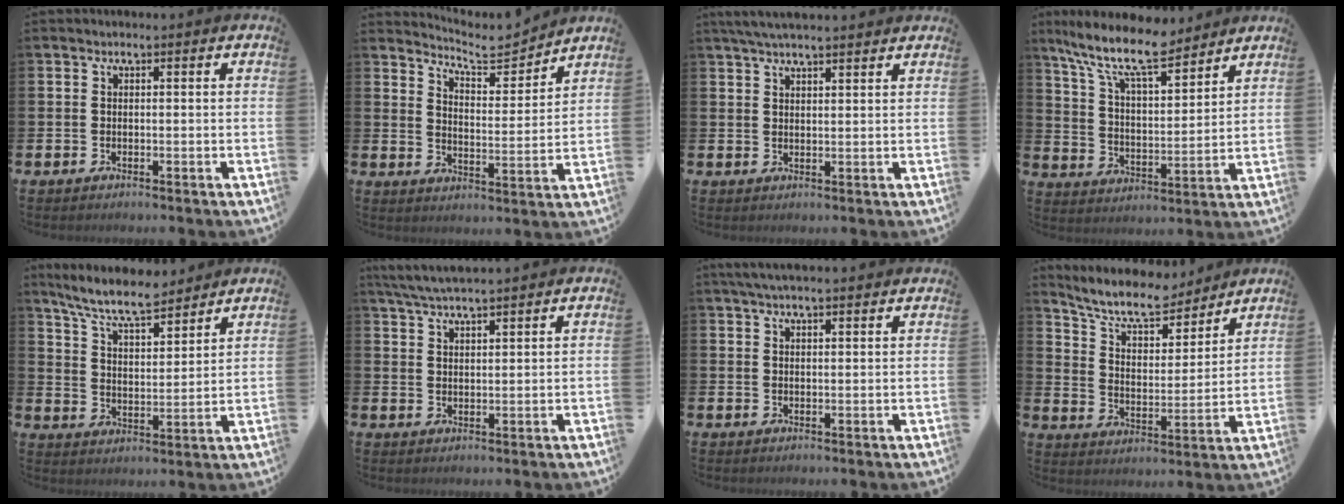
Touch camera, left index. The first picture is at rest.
{"total": 6.2, "force": [6.0, 1.1, 1.0], "torque": [-0.041, -0.046, 0.104]}
{"total": 4.2, "force": [4.0, 0.5, 1.2], "torque": [-0.030, -0.008, 0.073]}
{"total": 11.4, "force": [9.7, 2.6, 5.5], "torque": [-0.128, -0.049, 0.169]}
{"total": 8.4, "force": [7.6, 1.4, 3.2], "torque": [-0.092, -0.038, 0.136]}
{"total": 4.9, "force": [4.6, 0.2, 1.4], "torque": [-0.046, -0.013, 0.085]}
{"total": 3.6, "force": [3.4, 0.3, 1.3], "torque": [-0.030, -0.005, 0.062]}
{"total": 8.9, "force": [8.1, 2.5, 2.8], "torque": [-0.080, -0.057, 0.141]}